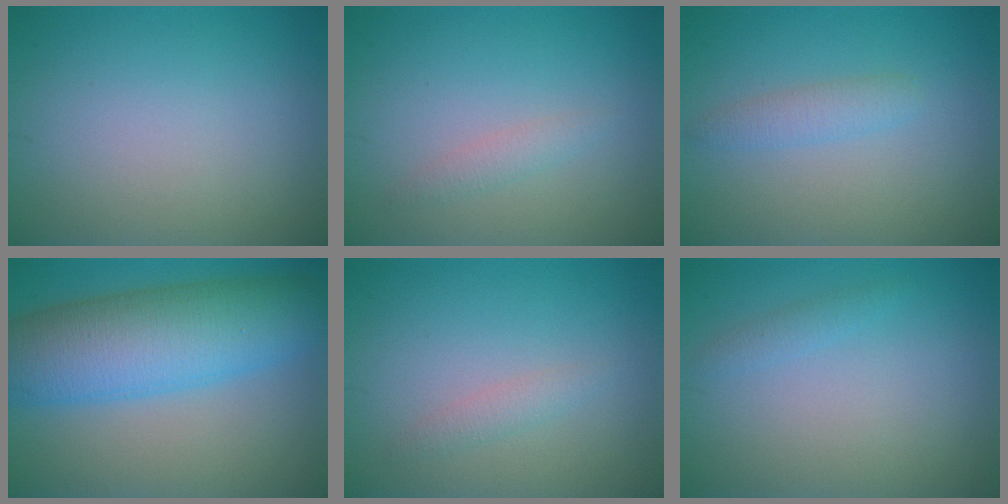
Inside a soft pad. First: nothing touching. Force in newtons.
{"total": 1.2, "press": 1.2, "slide": 0.0}
{"total": 1.7, "press": 1.7, "slide": 0.1}
{"total": 10.3, "press": 10.3, "slide": 0.1}
{"total": 1.2, "press": 1.2, "slide": 0.0}
{"total": 1.0, "press": 1.0, "slide": 0.1}